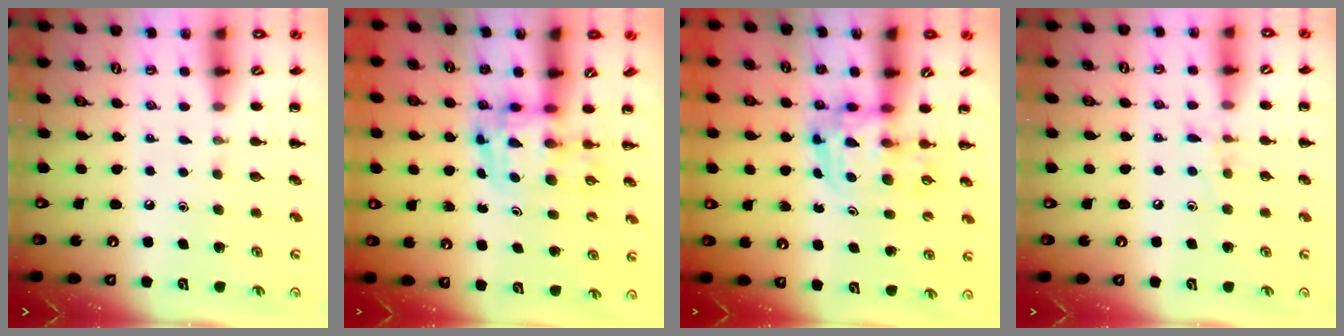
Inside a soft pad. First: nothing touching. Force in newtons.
{"total": 3.6, "press": 3.5, "slide": 0.6}
{"total": 3.4, "press": 3.3, "slide": 0.6}
{"total": 6.6, "press": 6.3, "slide": 2.0}